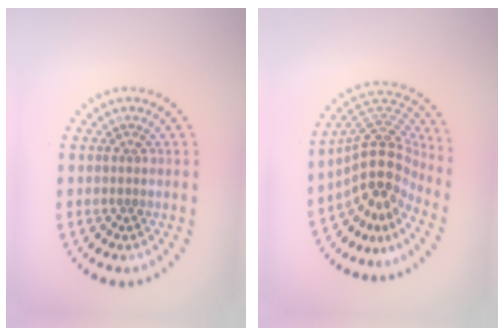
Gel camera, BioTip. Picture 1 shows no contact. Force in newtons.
{"total": 5.3, "press": 3.9, "slide": 3.6}